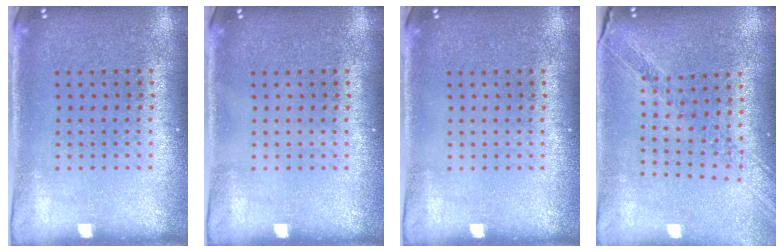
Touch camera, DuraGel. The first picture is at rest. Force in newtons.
{"total": 0.0}
{"total": 0.0}
{"total": 1.1, "press": 1.1, "slide": 0.2}